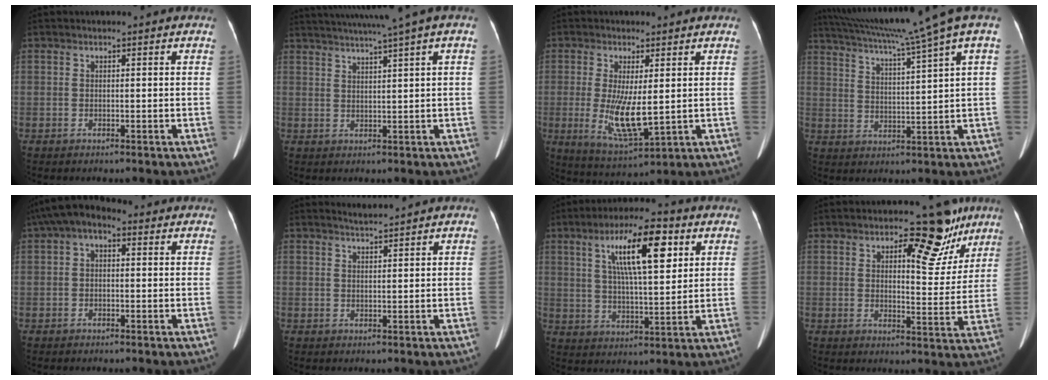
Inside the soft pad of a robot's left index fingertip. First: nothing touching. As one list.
[{"total": 10.5, "force": [8.0, -1.5, 6.6], "torque": [-0.107, 0.018, 0.108]}, {"total": 8.2, "force": [-0.2, 1.9, 7.9], "torque": [-0.159, -0.024, 0.006]}, {"total": 13.1, "force": [10.2, -2.9, 7.7], "torque": [-0.130, -0.010, 0.157]}, {"total": 5.5, "force": [2.0, 3.0, 4.2], "torque": [-0.077, 0.035, 0.027]}, {"total": 1.9, "force": [1.8, -0.7, -0.1], "torque": [-0.004, 0.002, 0.038]}, {"total": 12.7, "force": [5.2, 3.0, 11.2], "torque": [-0.195, 0.018, 0.089]}, {"total": 10.4, "force": [6.6, 4.5, 6.7], "torque": [-0.068, 0.007, 0.089]}]